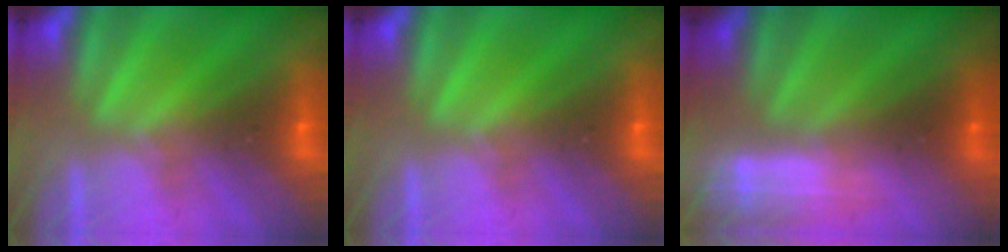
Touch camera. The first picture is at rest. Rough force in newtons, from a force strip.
{"total": 0.0}
{"total": 2.4}